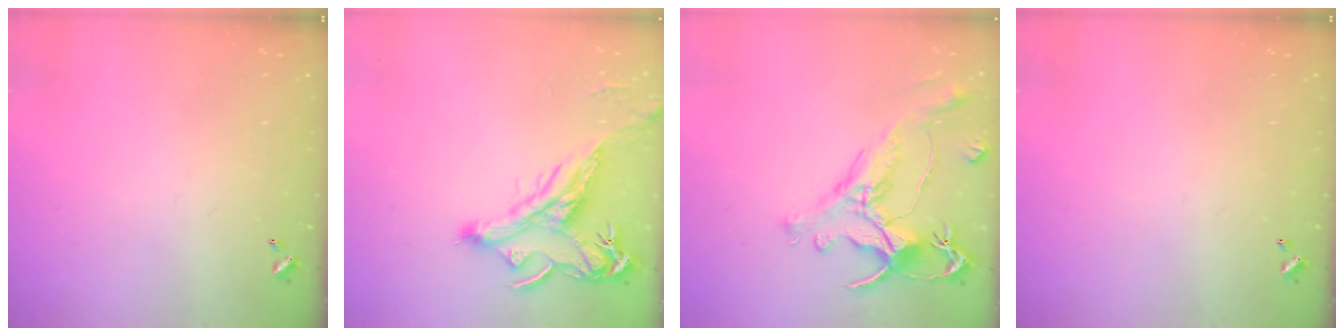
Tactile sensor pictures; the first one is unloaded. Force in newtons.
{"total": 1.4, "press": 0.8, "slide": 1.1}
{"total": 1.2, "press": 0.3, "slide": 1.2}
{"total": 0.0}